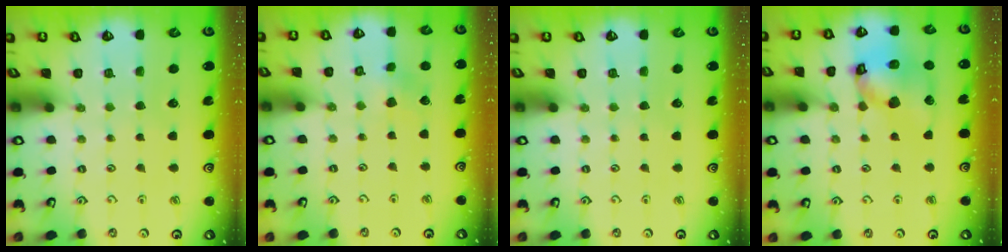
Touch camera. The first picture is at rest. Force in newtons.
{"total": 2.9, "press": 2.8, "slide": 0.8}
{"total": 0.0}
{"total": 14.8, "press": 14.7, "slide": 1.7}